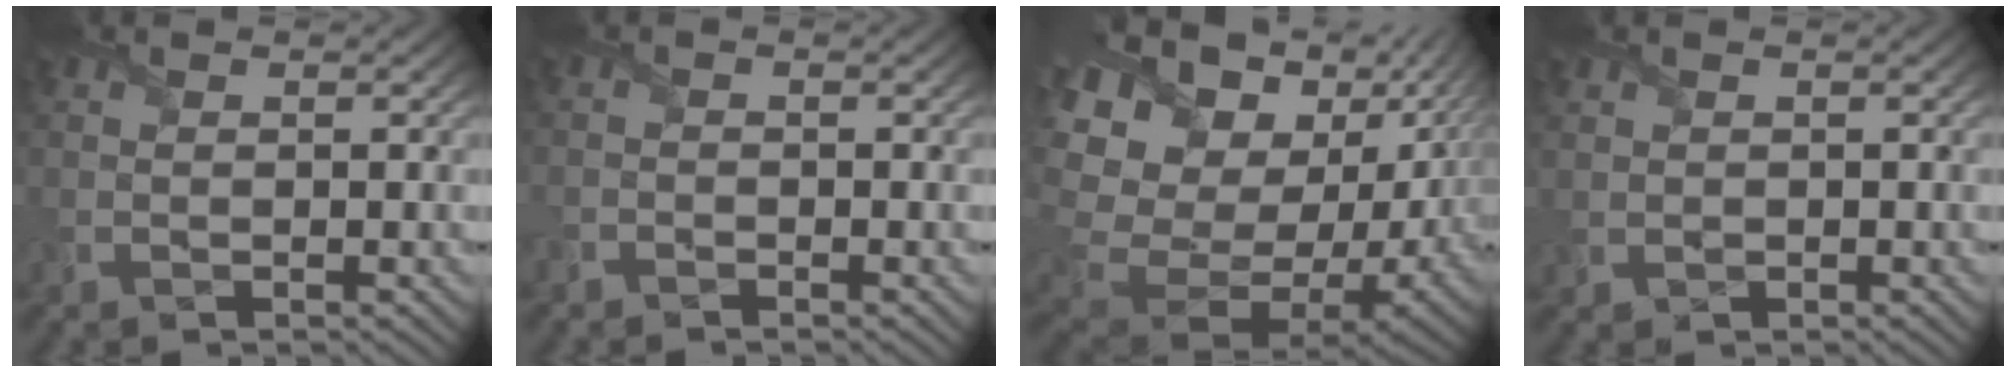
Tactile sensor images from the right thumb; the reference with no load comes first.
{"total": 1.2, "force": [-1.1, 0.3, -0.1], "torque": [0.004, -0.001, -0.026]}
{"total": 19.2, "force": [3.3, 13.8, 12.9], "torque": [-0.306, -0.024, 0.124]}
{"total": 0.8, "force": [0.4, 0.7, 0.0], "torque": [-0.006, -0.004, 0.009]}